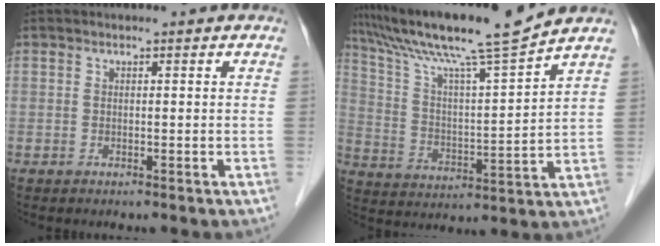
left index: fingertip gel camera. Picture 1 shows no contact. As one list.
[{"total": 15.6, "force": [13.4, -1.5, 7.9], "torque": [-0.148, -0.001, 0.227]}]